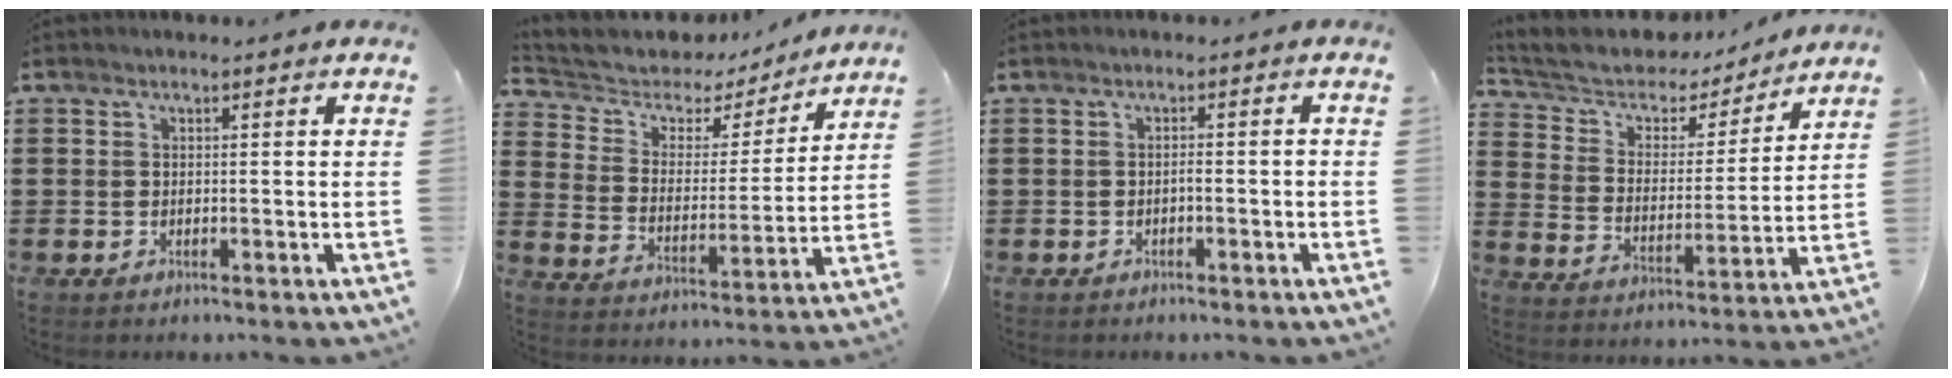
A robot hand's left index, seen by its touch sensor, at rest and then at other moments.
{"total": 4.4, "force": [3.5, 2.7, 0.4], "torque": [-0.041, -0.025, 0.053]}
{"total": 0.9, "force": [-0.6, 0.1, 0.7], "torque": [-0.015, -0.002, -0.013]}
{"total": 6.2, "force": [5.5, 2.6, 1.2], "torque": [-0.060, -0.036, 0.092]}